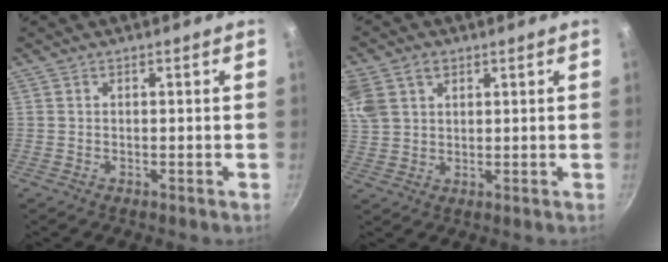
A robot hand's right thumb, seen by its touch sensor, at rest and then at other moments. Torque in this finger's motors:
{"motor_torque": [1.33, 1.63, 0.50, 0.97, 0.07]}